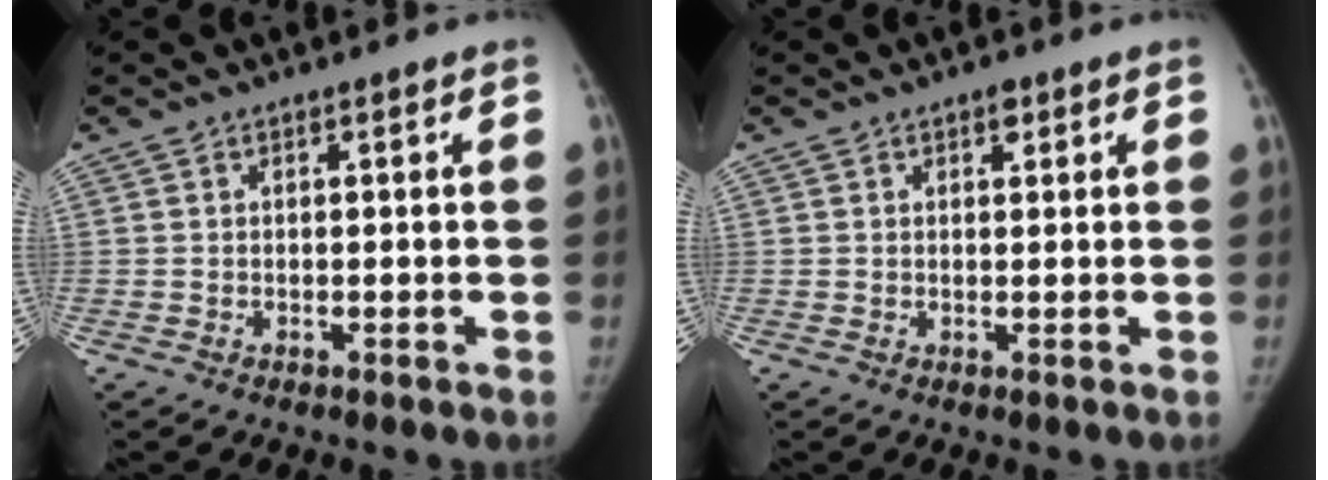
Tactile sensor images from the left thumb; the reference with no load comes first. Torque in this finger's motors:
{"motor_torque": [0.31, -0.21, 0.29, -0.18, 0.04]}